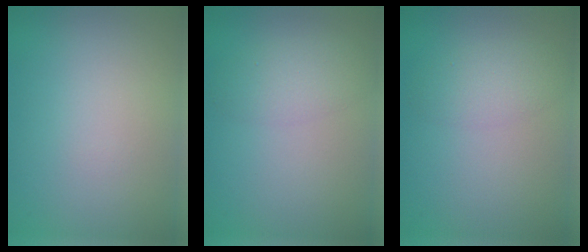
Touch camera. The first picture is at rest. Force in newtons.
{"total": 2.5, "press": 2.5, "slide": 0.0}
{"total": 2.2, "press": 2.2, "slide": 0.1}